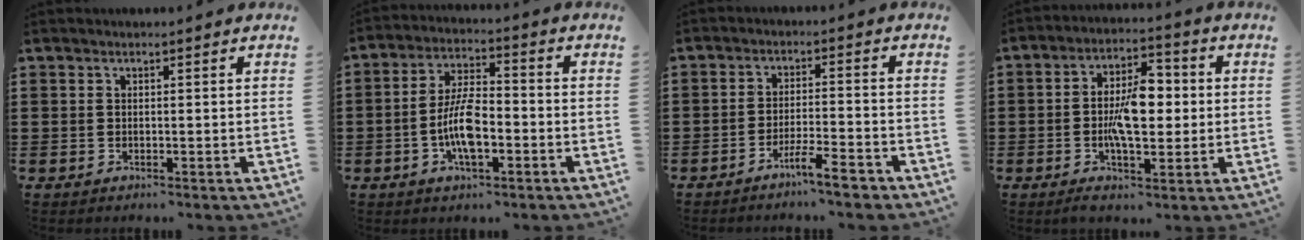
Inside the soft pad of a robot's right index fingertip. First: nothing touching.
{"total": 8.3, "force": [-2.4, 3.0, 7.4], "torque": [-0.166, -0.006, -0.051]}
{"total": 5.8, "force": [-4.9, 0.2, 3.0], "torque": [-0.054, -0.006, -0.090]}
{"total": 9.0, "force": [-0.5, 4.1, 8.0], "torque": [-0.149, 0.008, -0.013]}